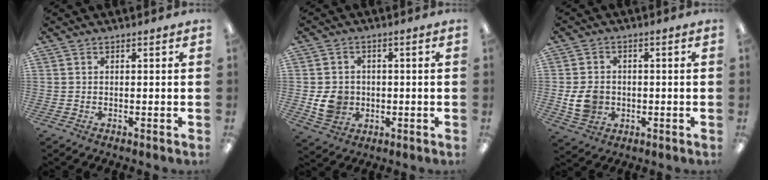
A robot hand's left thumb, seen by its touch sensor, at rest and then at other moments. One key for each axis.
{"total": 7.2, "fx": -1.0, "fy": 6.4, "fz": 3.1, "tx": -0.047, "ty": 0.008, "tz": -0.015}
{"total": 7.3, "fx": -1.2, "fy": 6.2, "fz": 3.7, "tx": -0.069, "ty": 0.007, "tz": -0.019}